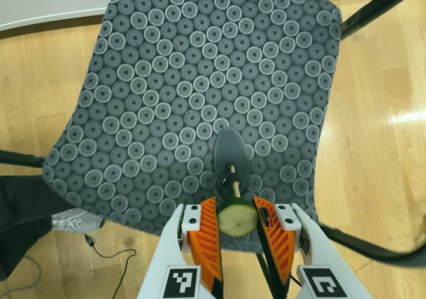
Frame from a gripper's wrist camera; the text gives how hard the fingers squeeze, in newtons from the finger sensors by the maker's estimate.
{"total": 8.5, "left": 8.3, "right": 8.7}